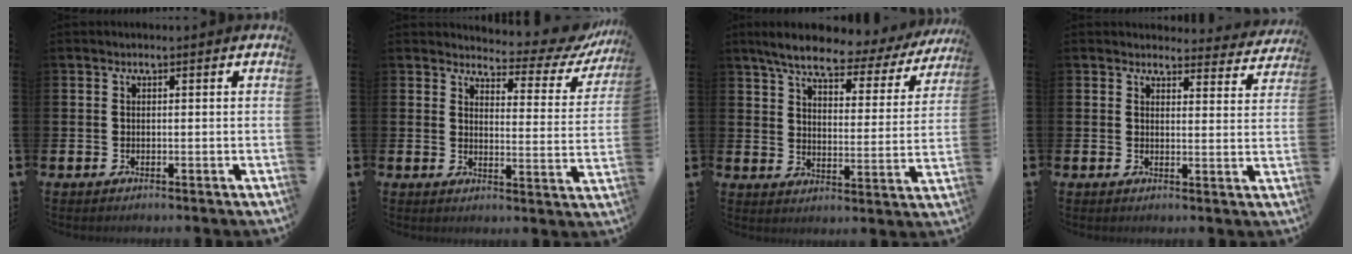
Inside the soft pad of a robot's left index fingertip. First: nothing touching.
{"total": 4.3, "force": [4.0, 1.4, 0.9], "torque": [-0.020, -0.045, 0.057]}
{"total": 7.3, "force": [6.2, 1.6, 3.4], "torque": [-0.089, -0.037, 0.100]}
{"total": 3.2, "force": [3.1, 0.8, 0.0], "torque": [0.001, -0.022, 0.053]}